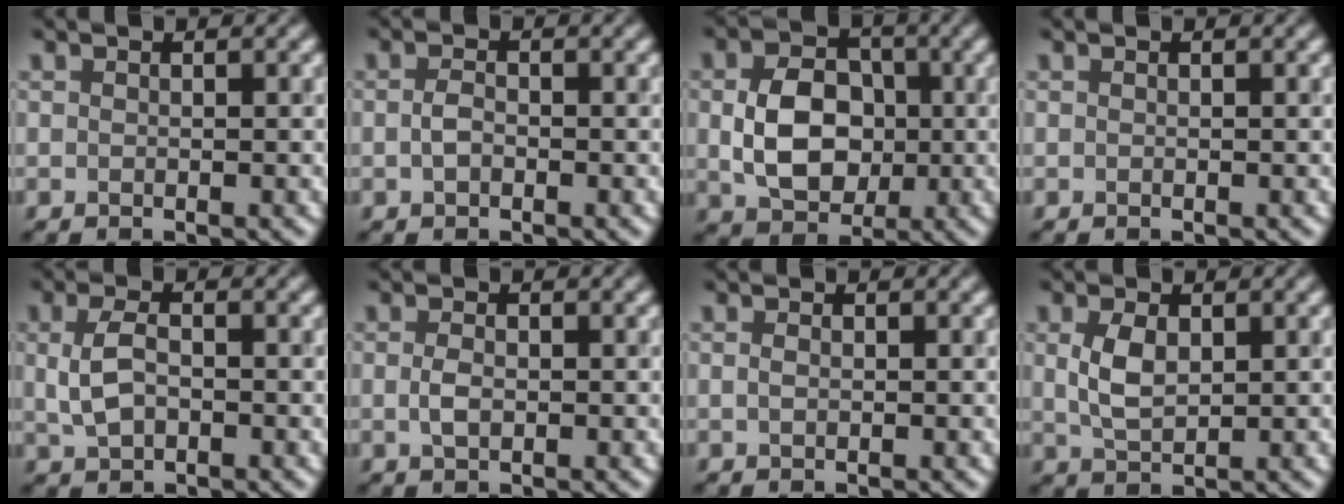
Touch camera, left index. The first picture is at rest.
{"total": 1.3, "force": [-0.3, 0.8, 1.0], "torque": [-0.023, 0.002, -0.009]}
{"total": 6.4, "force": [0.0, 4.8, 4.3], "torque": [-0.083, -0.002, 0.002]}
{"total": 0.0}
{"total": 3.1, "force": [0.1, 1.9, 2.5], "torque": [-0.059, 0.000, 0.001]}
{"total": 1.5, "force": [-0.1, 0.9, 1.2], "torque": [-0.028, -0.001, -0.002]}
{"total": 0.6, "force": [0.0, 0.3, 0.5], "torque": [-0.012, 0.000, 0.001]}
{"total": 3.2, "force": [0.7, 1.8, 2.5], "torque": [-0.059, 0.002, 0.018]}